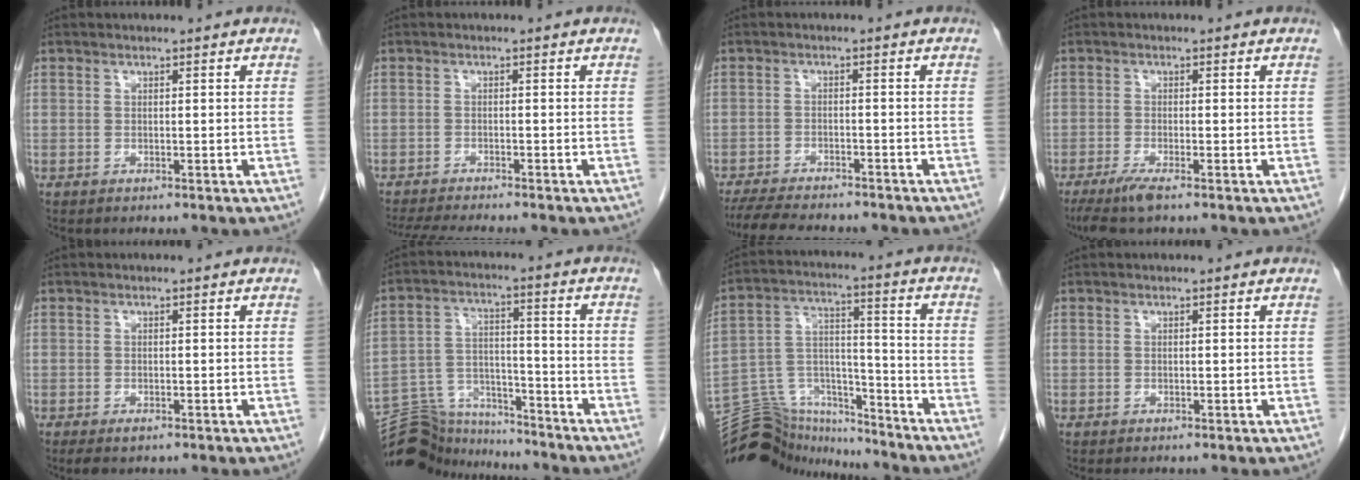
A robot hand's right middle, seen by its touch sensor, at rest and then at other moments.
{"total": 6.9, "force": [-6.2, 0.0, 3.0], "torque": [-0.045, -0.017, -0.098]}
{"total": 11.4, "force": [-10.1, 2.0, 4.9], "torque": [-0.078, -0.016, -0.147]}
{"total": 3.6, "force": [-2.5, 0.1, 2.6], "torque": [-0.053, -0.012, -0.050]}
{"total": 1.4, "force": [-0.8, 0.5, 1.0], "torque": [-0.018, -0.003, -0.010]}
{"total": 12.3, "force": [-12.0, 2.2, 0.6], "torque": [-0.016, 0.036, -0.206]}
{"total": 14.8, "force": [-14.4, 3.4, 1.3], "torque": [-0.031, 0.053, -0.243]}
{"total": 0.0}